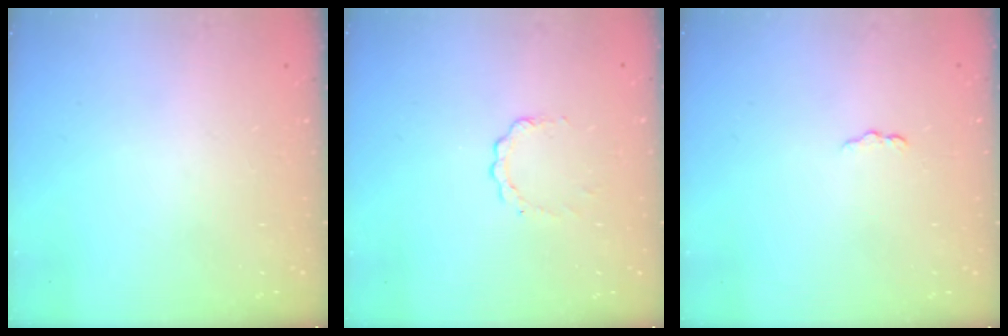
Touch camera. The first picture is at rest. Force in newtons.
{"total": 2.5, "press": 2.5, "slide": 0.3}
{"total": 3.1, "press": 3.1, "slide": 0.4}